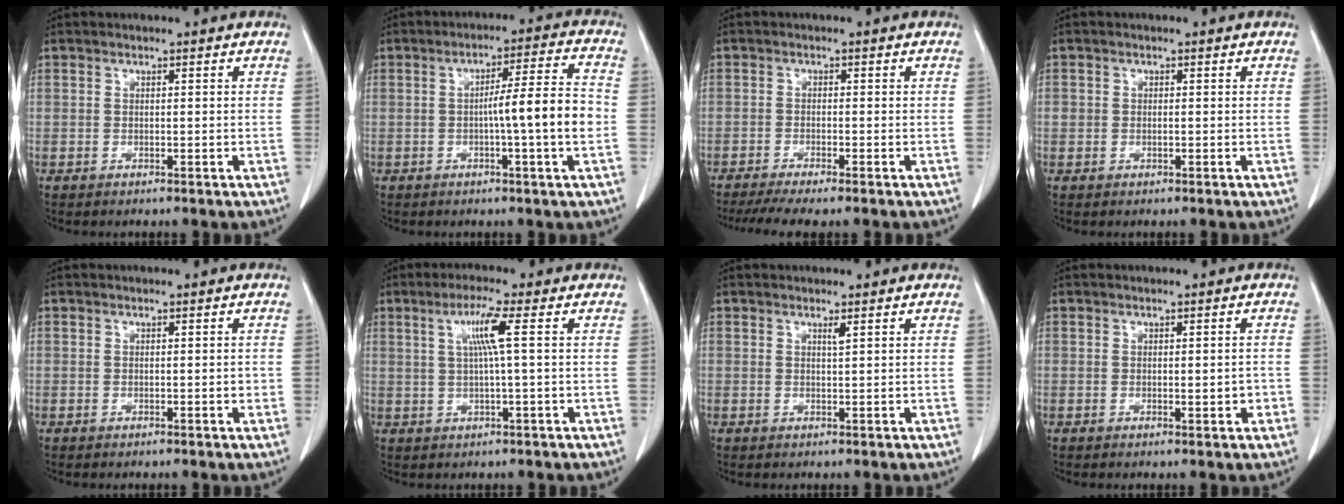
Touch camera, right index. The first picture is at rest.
{"total": 9.0, "force": [-1.4, -0.7, 8.9], "torque": [-0.136, 0.010, -0.025]}
{"total": 6.5, "force": [-5.2, 0.3, 3.8], "torque": [-0.056, -0.008, -0.083]}
{"total": 1.0, "force": [0.0, 0.8, 0.6], "torque": [-0.011, 0.006, 0.001]}
{"total": 0.7, "force": [-0.1, 0.2, 0.6], "torque": [-0.010, 0.001, 0.000]}
{"total": 5.1, "force": [1.3, -0.9, 4.9], "torque": [-0.094, 0.006, 0.026]}
{"total": 0.8, "force": [0.5, -0.1, 0.6], "torque": [-0.015, -0.005, 0.010]}
{"total": 1.7, "force": [-0.3, 0.7, 1.5], "torque": [-0.020, 0.000, 0.000]}